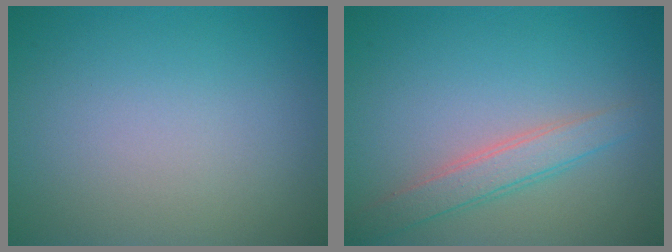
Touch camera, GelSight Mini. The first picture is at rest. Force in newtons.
{"total": 2.8, "press": 2.8, "slide": 0.1}